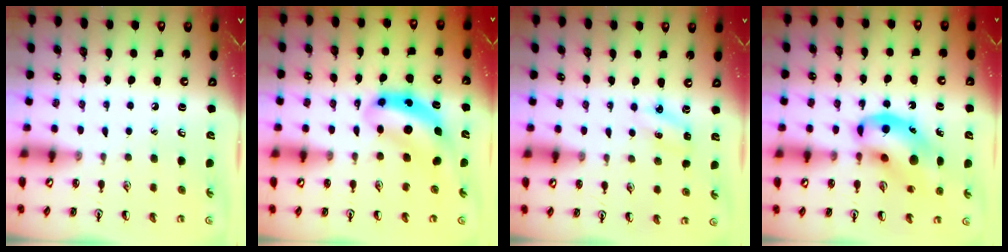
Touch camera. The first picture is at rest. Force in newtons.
{"total": 8.8, "press": 8.4, "slide": 2.7}
{"total": 3.2, "press": 3.0, "slide": 1.1}
{"total": 14.1, "press": 13.5, "slide": 4.0}